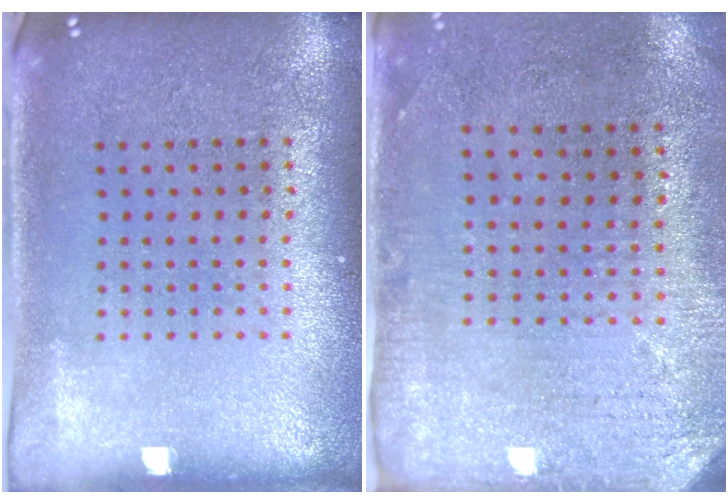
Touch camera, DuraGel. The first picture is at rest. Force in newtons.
{"total": 2.9, "press": 2.4, "slide": 1.7}